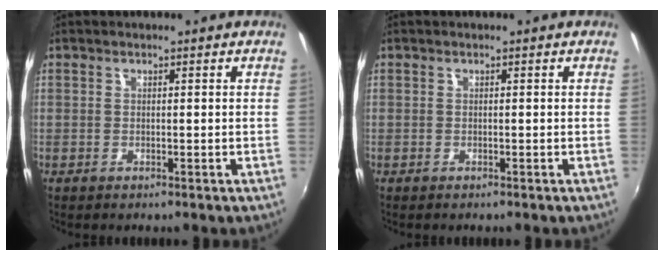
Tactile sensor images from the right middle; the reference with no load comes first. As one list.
[{"total": 0.0}]